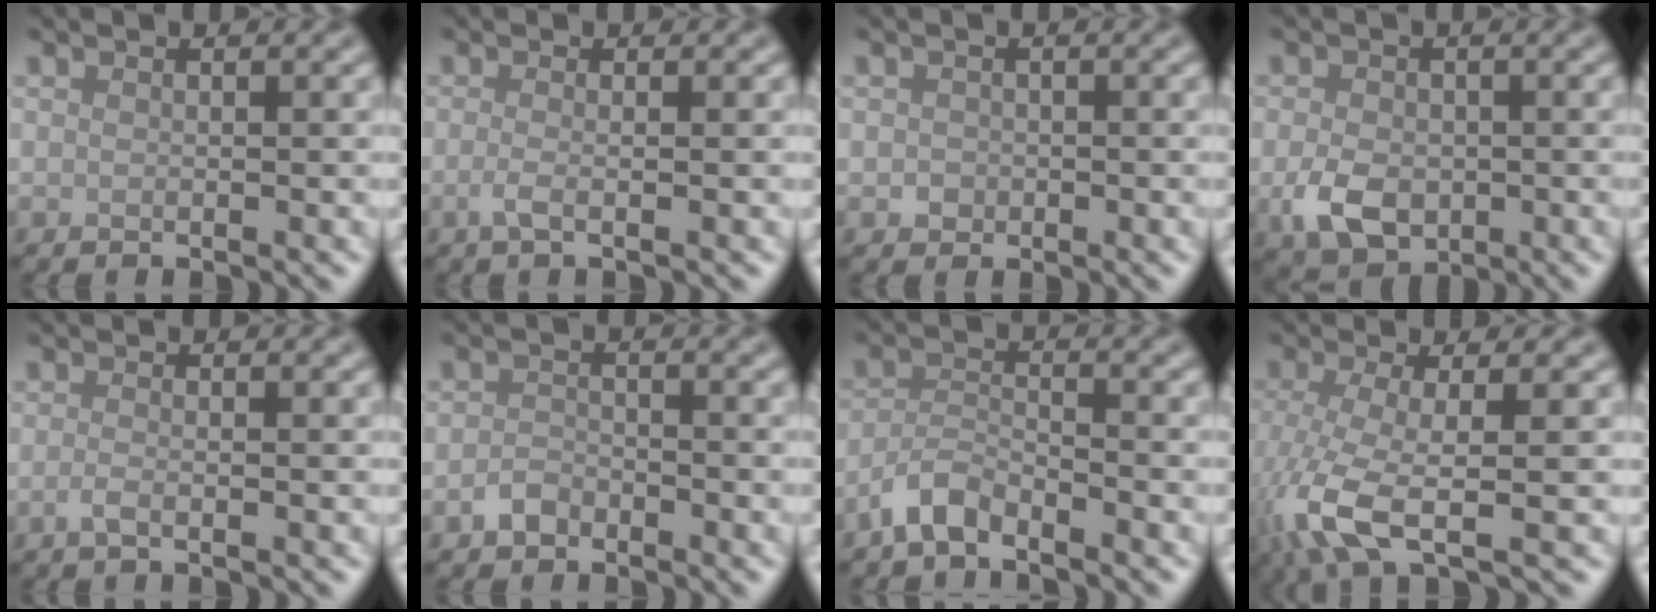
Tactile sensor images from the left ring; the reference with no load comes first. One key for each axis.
{"total": 1.7, "fx": -0.4, "fy": 0.6, "fz": 1.5, "tx": -0.027, "ty": -0.004, "tz": -0.013}
{"total": 1.0, "fx": -0.2, "fy": 1.0, "fz": 0.1, "tx": 0.005, "ty": -0.004, "tz": -0.005}
{"total": 4.4, "fx": -1.1, "fy": 3.2, "fz": 2.8, "tx": -0.057, "ty": -0.011, "tz": -0.022}
{"total": 1.3, "fx": -0.5, "fy": 0.4, "fz": 1.1, "tx": -0.019, "ty": -0.002, "tz": -0.013}
{"total": 1.6, "fx": -1.2, "fy": 1.0, "fz": 0.5, "tx": -0.007, "ty": 0.004, "tz": -0.026}
{"total": 2.9, "fx": -2.5, "fy": 0.8, "fz": 1.3, "tx": -0.026, "ty": 0.006, "tz": -0.058}
{"total": 6.4, "fx": -2.5, "fy": 1.9, "fz": 5.6, "tx": -0.132, "ty": -0.016, "tz": -0.056}